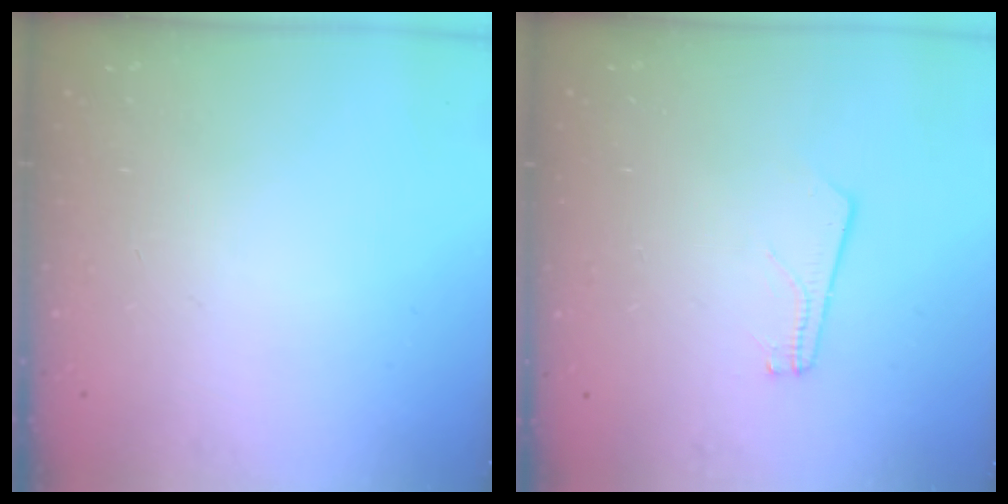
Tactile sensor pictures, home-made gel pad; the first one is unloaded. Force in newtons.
{"total": 2.1, "press": 2.1, "slide": 0.3}